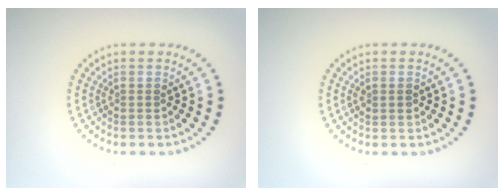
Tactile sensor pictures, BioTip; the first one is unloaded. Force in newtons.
{"total": 0.7, "press": 0.7, "slide": 0.3}